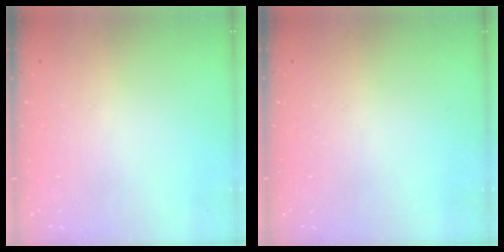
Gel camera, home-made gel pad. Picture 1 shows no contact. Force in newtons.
{"total": 0.0}